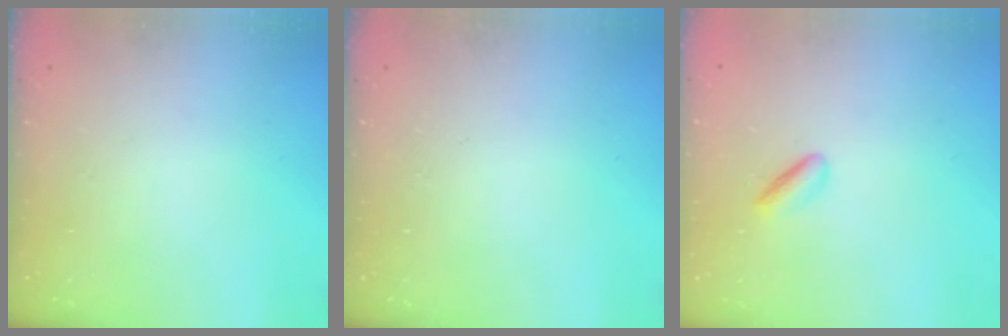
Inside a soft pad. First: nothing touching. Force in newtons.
{"total": 0.0}
{"total": 2.4, "press": 2.3, "slide": 0.8}